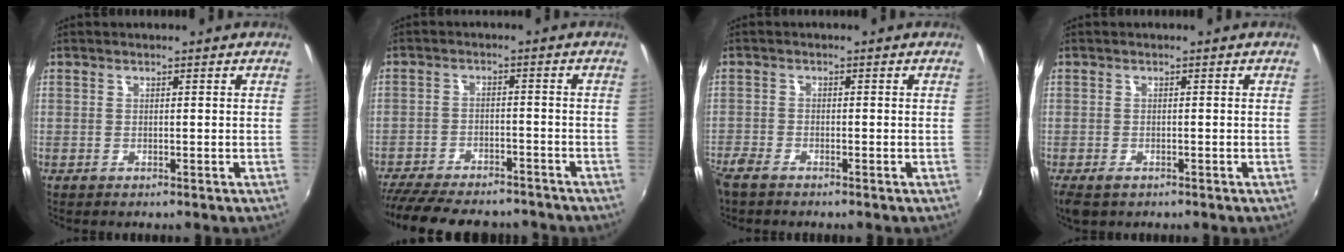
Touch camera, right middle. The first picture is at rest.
{"total": 18.4, "force": [-15.4, 6.0, 8.0], "torque": [-0.177, -0.027, -0.226]}
{"total": 3.8, "force": [-3.2, 1.1, 1.7], "torque": [-0.048, -0.014, -0.067]}
{"total": 3.8, "force": [-2.5, 1.9, 2.2], "torque": [-0.048, -0.017, -0.041]}